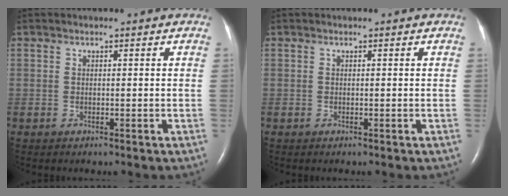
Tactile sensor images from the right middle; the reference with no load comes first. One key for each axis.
{"total": 0.0}